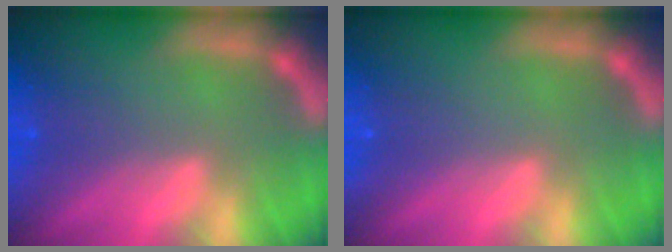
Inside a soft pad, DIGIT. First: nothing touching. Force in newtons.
{"total": 0.0}